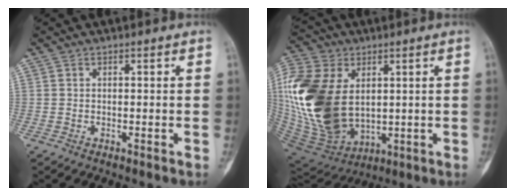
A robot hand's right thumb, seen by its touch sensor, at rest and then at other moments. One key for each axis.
{"total": 25.1, "fx": 2.8, "fy": 16.7, "fz": 18.5, "tx": -0.398, "ty": -0.021, "tz": 0.068}